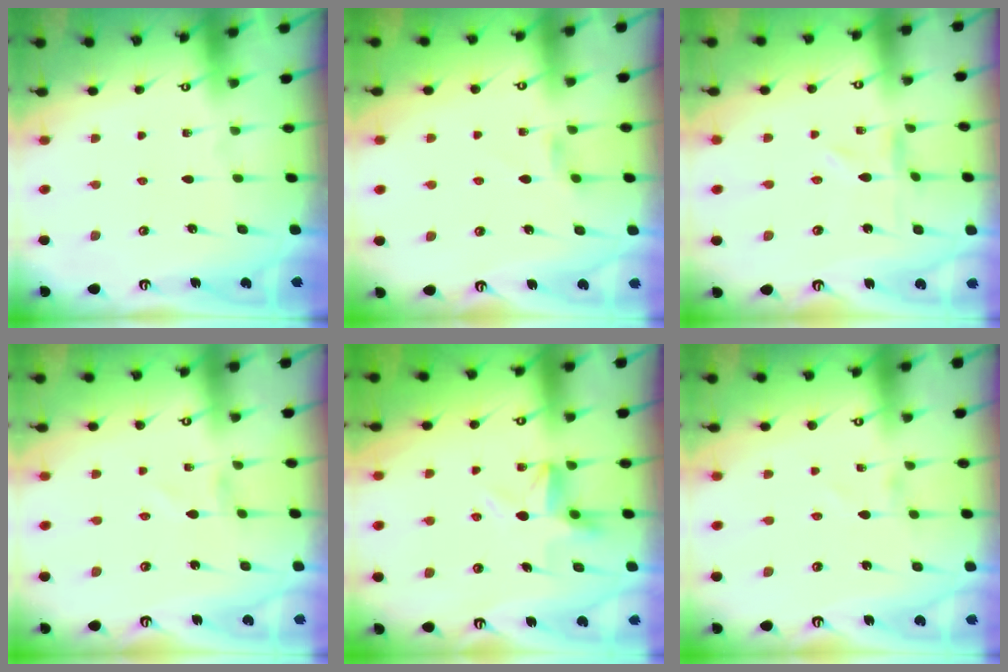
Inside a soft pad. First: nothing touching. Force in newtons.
{"total": 2.5, "press": 2.4, "slide": 0.4}
{"total": 0.0}
{"total": 1.3, "press": 1.2, "slide": 0.1}
{"total": 5.5, "press": 5.2, "slide": 1.8}
{"total": 1.0, "press": 1.0, "slide": 0.1}